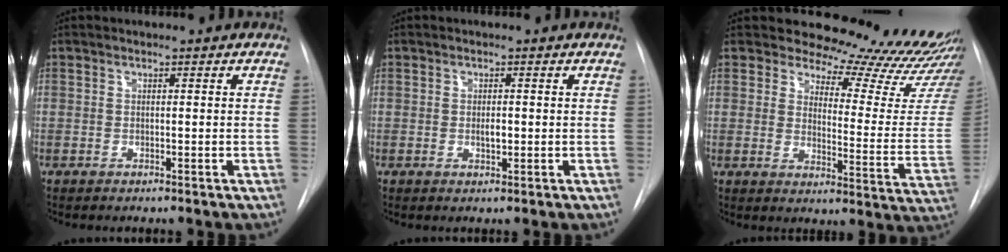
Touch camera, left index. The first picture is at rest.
{"total": 1.6, "force": [-0.9, 0.6, 1.2], "torque": [-0.019, -0.007, -0.012]}
{"total": 20.7, "force": [19.9, 3.4, 4.6], "torque": [-0.040, -0.141, 0.210]}